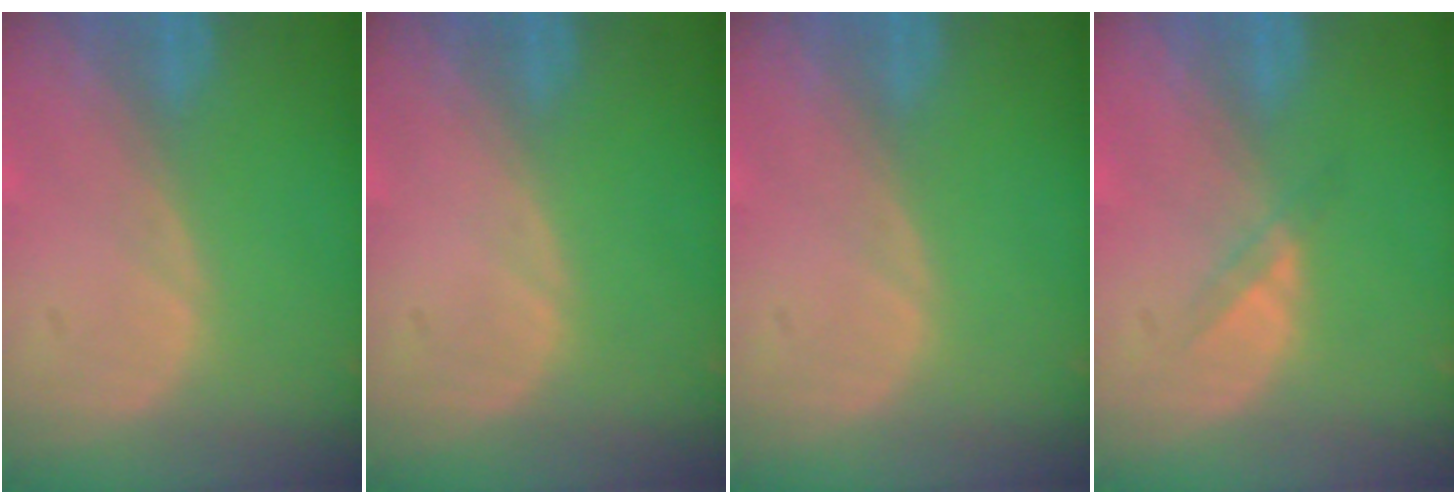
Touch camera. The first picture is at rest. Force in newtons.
{"total": 0.0}
{"total": 0.0}
{"total": 1.8, "press": 1.4, "slide": 1.0}